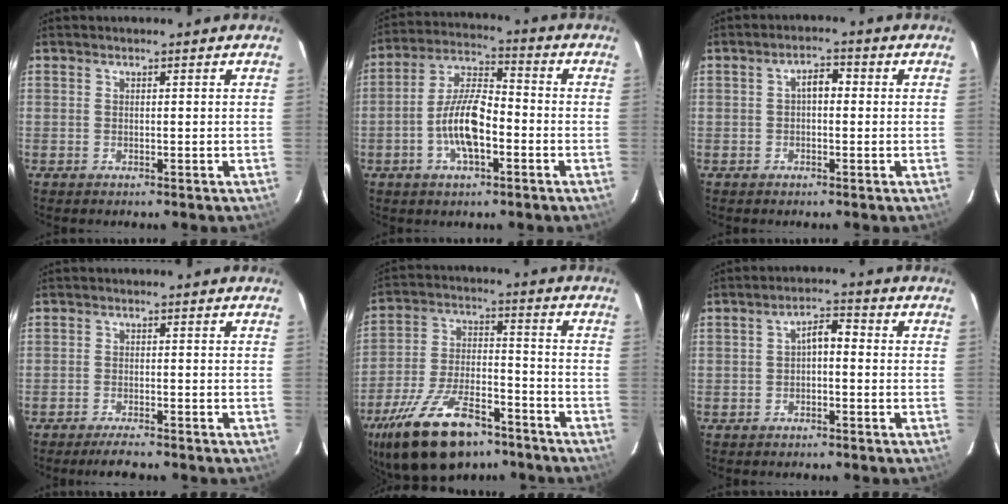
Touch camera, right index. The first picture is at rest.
{"total": 10.8, "force": [-3.4, 4.0, 9.4], "torque": [-0.191, 0.010, -0.065]}
{"total": 3.0, "force": [0.1, 1.7, 2.5], "torque": [-0.042, 0.014, 0.000]}
{"total": 3.7, "force": [-3.3, 0.3, 1.6], "torque": [-0.044, -0.007, -0.059]}
{"total": 20.7, "force": [-14.2, 9.1, 12.0], "torque": [-0.240, -0.014, -0.233]}
{"total": 3.2, "force": [-0.8, 1.5, 2.7], "torque": [-0.049, 0.014, -0.014]}